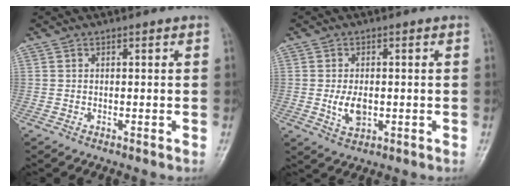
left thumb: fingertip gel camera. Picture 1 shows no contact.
{"total": 4.7, "force": [-0.5, 2.9, 3.7], "torque": [-0.062, -0.006, -0.005]}